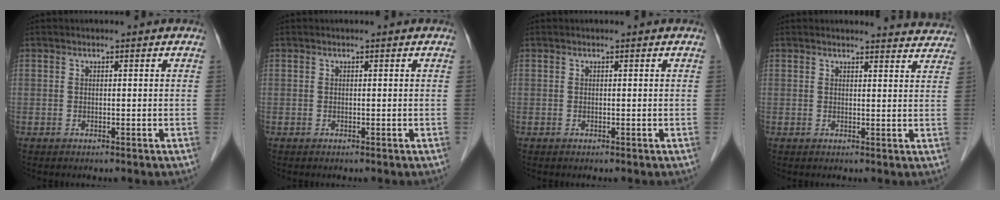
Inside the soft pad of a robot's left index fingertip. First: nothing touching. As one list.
[{"total": 0.0}, {"total": 0.0}, {"total": 7.1, "force": [7.0, 0.8, 0.4], "torque": [0.008, -0.015, 0.055]}]